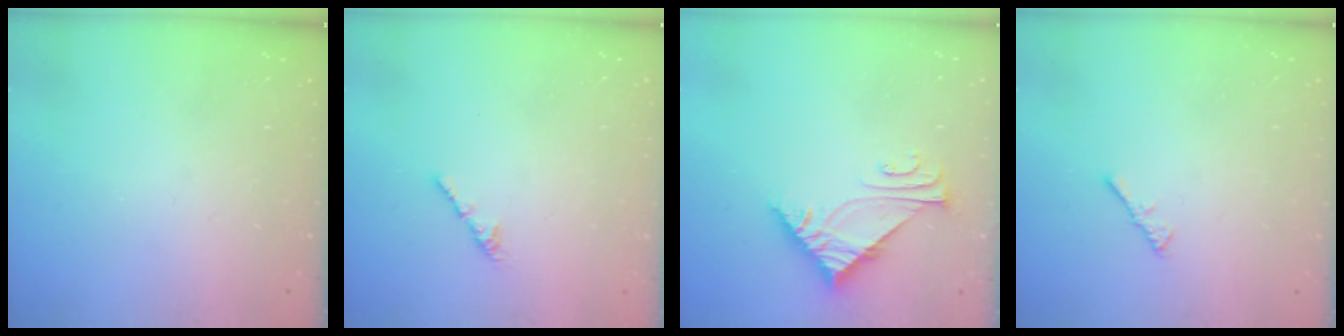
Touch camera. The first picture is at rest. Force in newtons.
{"total": 2.1, "press": 2.0, "slide": 0.7}
{"total": 7.7, "press": 7.7, "slide": 0.4}
{"total": 2.2, "press": 2.1, "slide": 0.5}